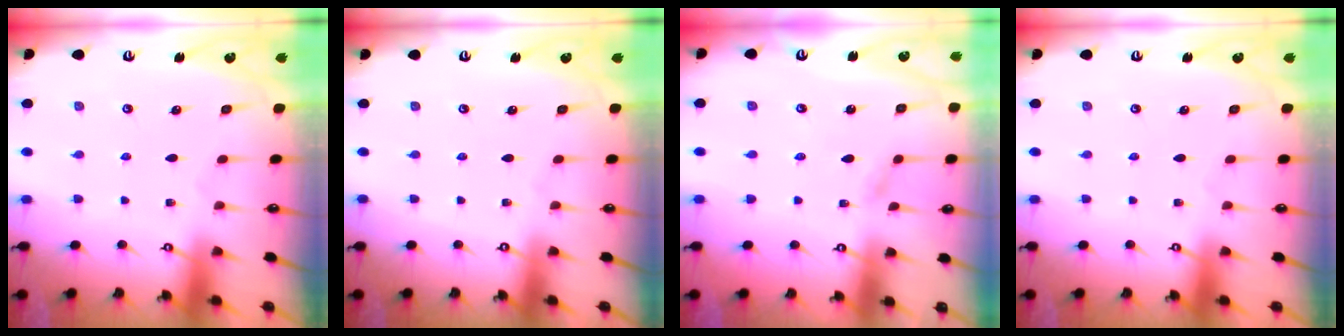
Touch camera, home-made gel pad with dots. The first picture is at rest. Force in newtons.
{"total": 0.0}
{"total": 3.0, "press": 3.0, "slide": 0.3}
{"total": 0.0}